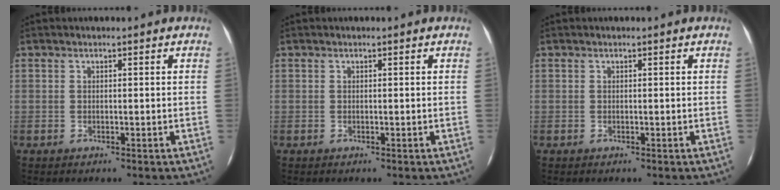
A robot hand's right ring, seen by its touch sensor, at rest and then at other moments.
{"total": 0.0}
{"total": 0.0}